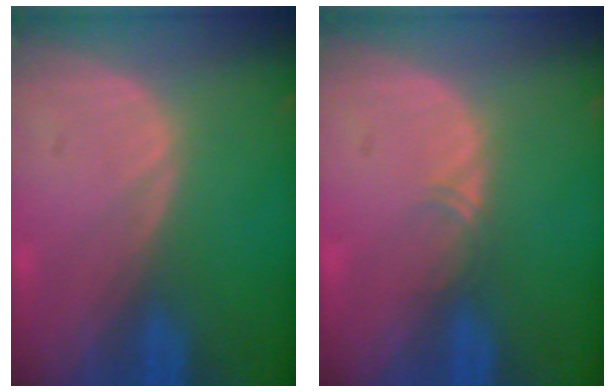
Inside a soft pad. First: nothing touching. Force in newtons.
{"total": 1.1, "press": 1.0, "slide": 0.6}